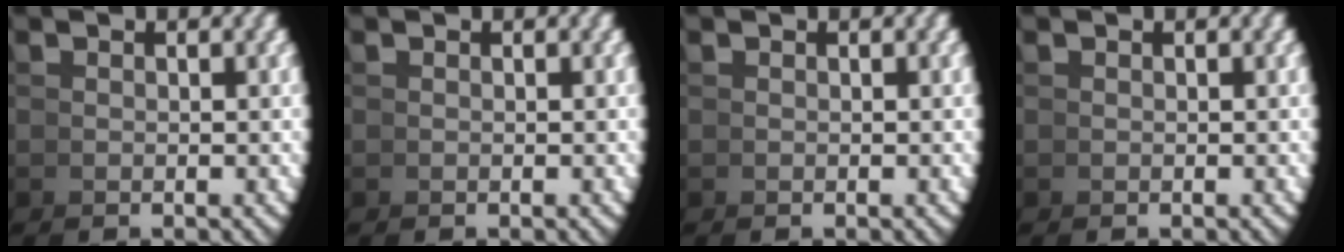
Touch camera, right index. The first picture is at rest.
{"total": 0.0}
{"total": 0.0}
{"total": 0.0}